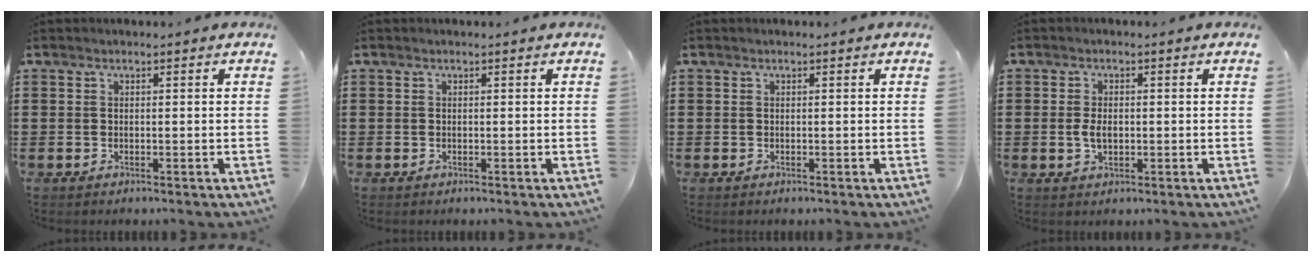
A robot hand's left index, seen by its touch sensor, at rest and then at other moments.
{"total": 0.0}
{"total": 0.0}
{"total": 3.1, "force": [-0.1, 1.6, 2.6], "torque": [-0.058, 0.002, -0.005]}